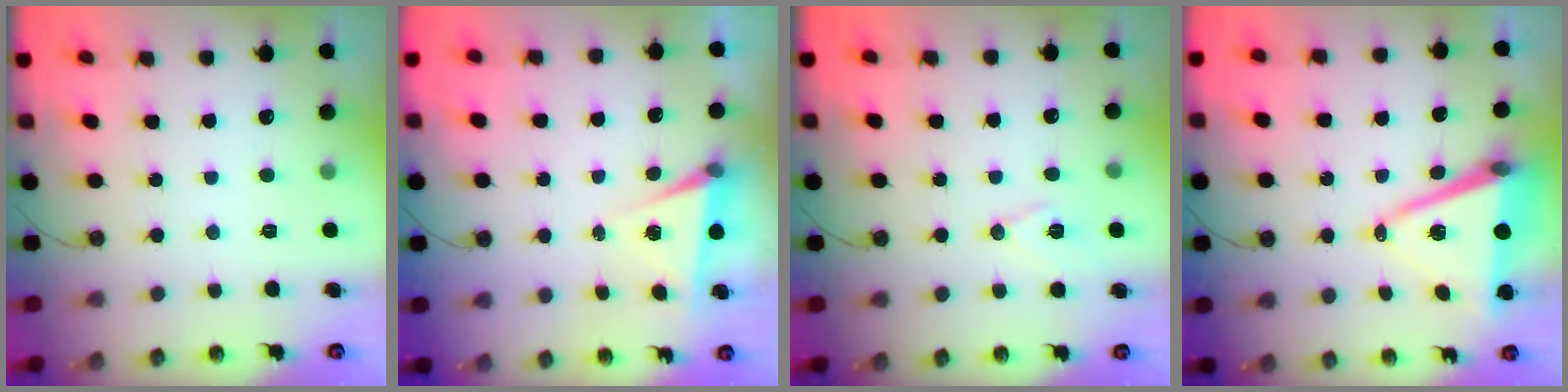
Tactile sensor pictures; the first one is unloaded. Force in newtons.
{"total": 5.8, "press": 4.0, "slide": 4.2}
{"total": 8.6, "press": 7.7, "slide": 3.8}
{"total": 11.6, "press": 10.9, "slide": 4.0}